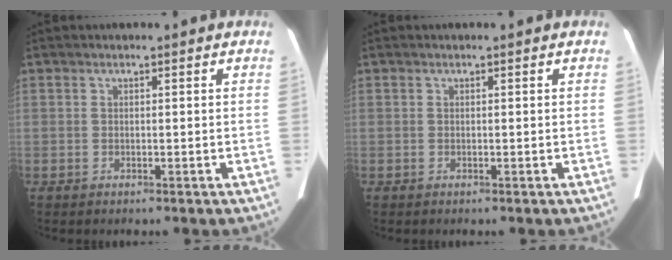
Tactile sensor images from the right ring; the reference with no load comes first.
{"total": 0.0}